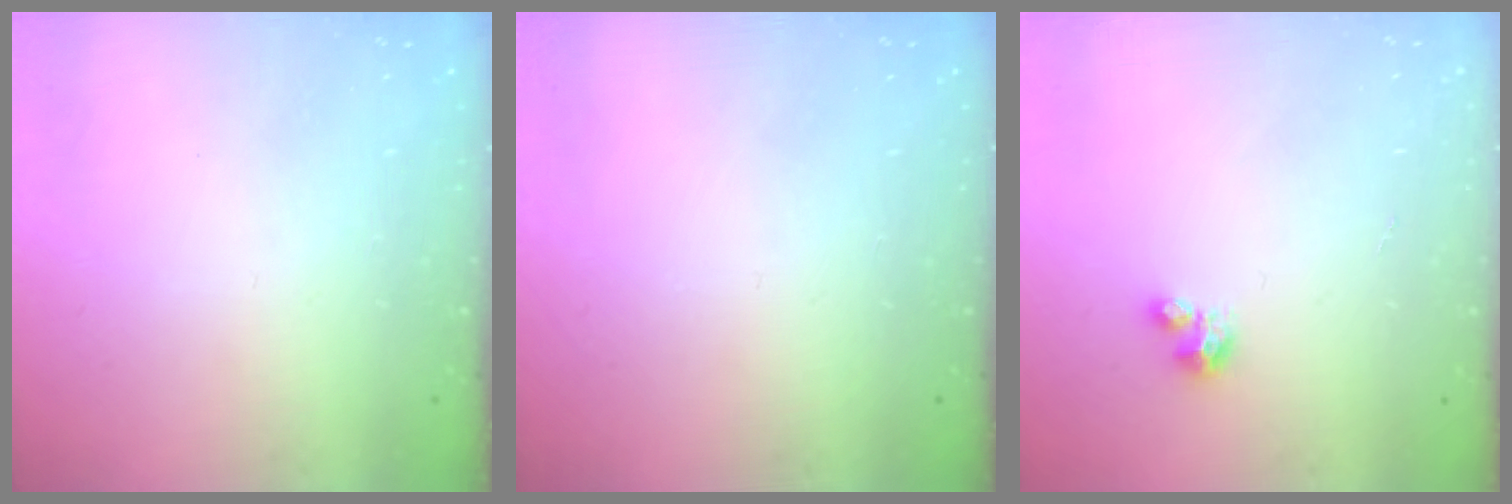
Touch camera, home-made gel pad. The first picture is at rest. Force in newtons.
{"total": 0.0}
{"total": 3.5, "press": 3.4, "slide": 0.3}